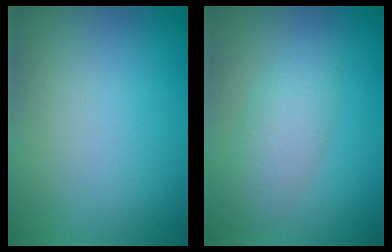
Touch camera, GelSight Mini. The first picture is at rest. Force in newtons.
{"total": 3.2, "press": 3.2, "slide": 0.2}